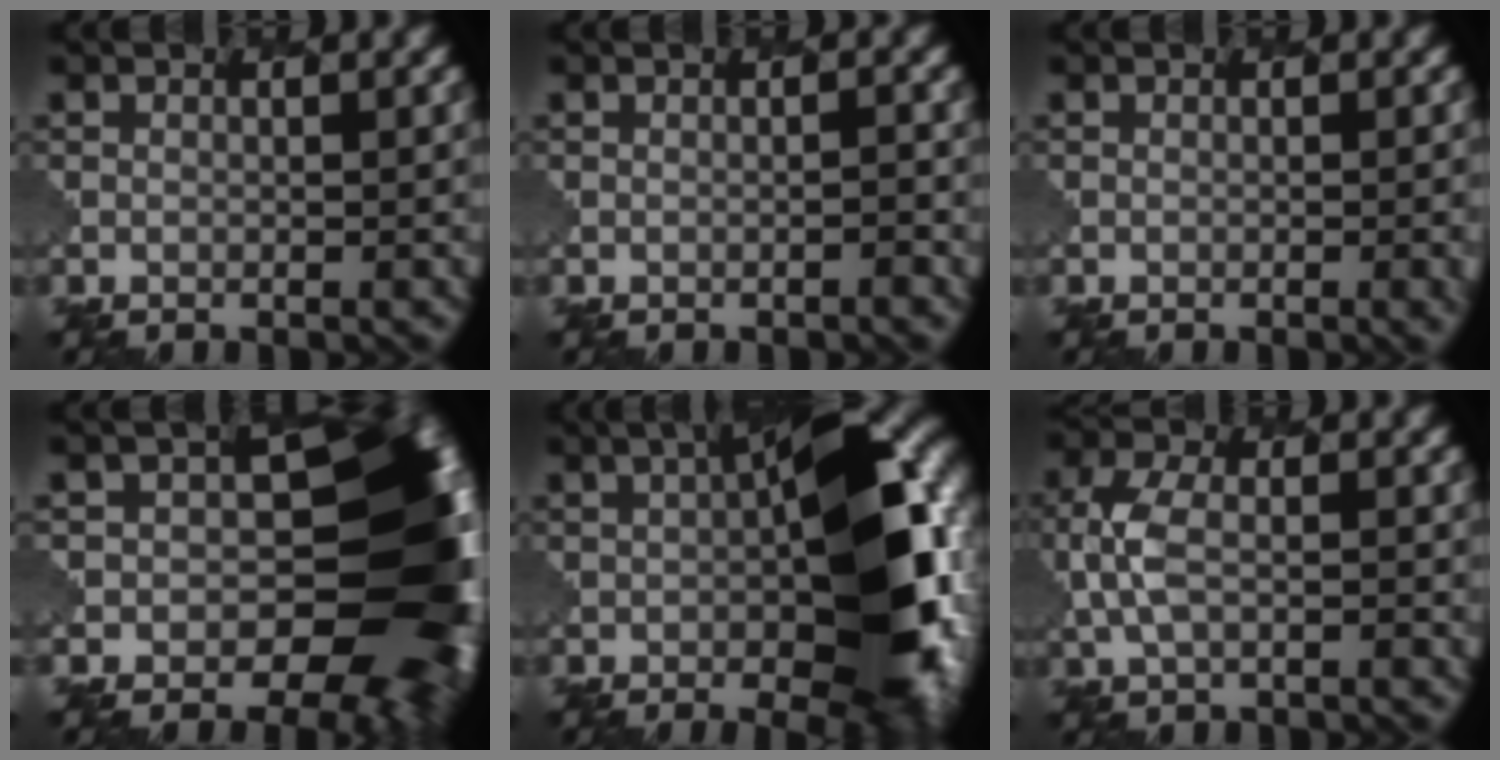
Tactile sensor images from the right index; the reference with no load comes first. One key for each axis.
{"total": 0.9, "fx": -0.1, "fy": -0.9, "fz": -0.3, "tx": -0.004, "ty": 0.009, "tz": -0.016}
{"total": 2.0, "fx": -0.5, "fy": 0.5, "fz": 1.9, "tx": -0.016, "ty": 0.003, "tz": -0.006}
{"total": 15.2, "fx": -0.8, "fy": 10.7, "fz": 10.7, "tx": -0.090, "ty": -0.001, "tz": -0.023}
{"total": 15.5, "fx": -1.0, "fy": 7.0, "fz": 13.8, "tx": -0.187, "ty": -0.002, "tz": -0.026}
{"total": 2.3, "fx": 0.2, "fy": 1.1, "fz": 2.0, "tx": -0.071, "ty": 0.006, "tz": -0.013}